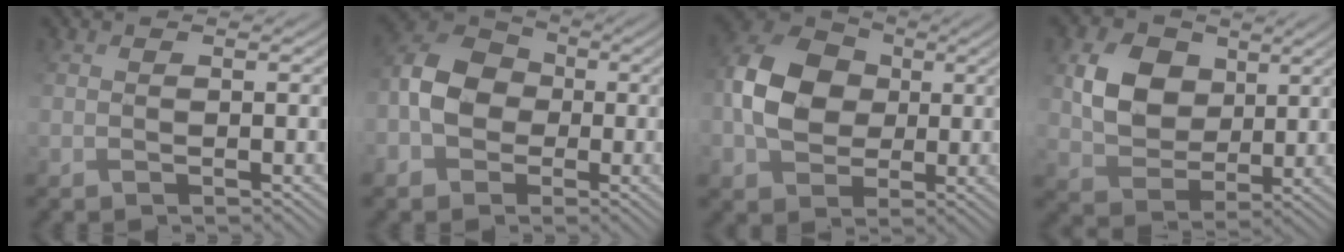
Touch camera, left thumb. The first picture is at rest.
{"total": 6.7, "force": [-1.3, 5.6, 3.6], "torque": [-0.101, 0.006, -0.041]}
{"total": 8.3, "force": [0.6, 6.7, 4.8], "torque": [-0.115, 0.020, -0.001]}
{"total": 7.0, "force": [3.1, 5.5, 3.0], "torque": [-0.074, 0.008, 0.049]}